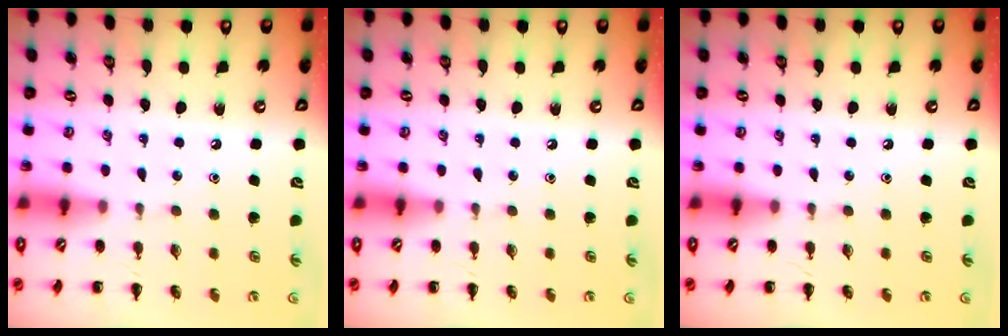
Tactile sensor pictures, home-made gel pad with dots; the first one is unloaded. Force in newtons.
{"total": 0.0}
{"total": 0.0}